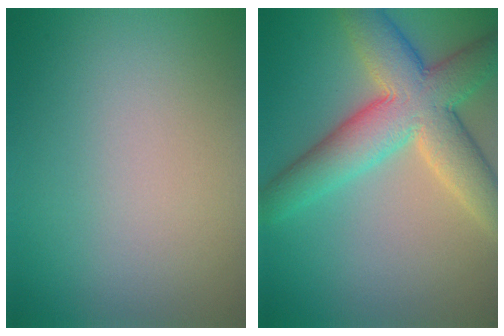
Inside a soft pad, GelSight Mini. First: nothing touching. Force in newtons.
{"total": 9.0, "press": 8.9, "slide": 0.5}